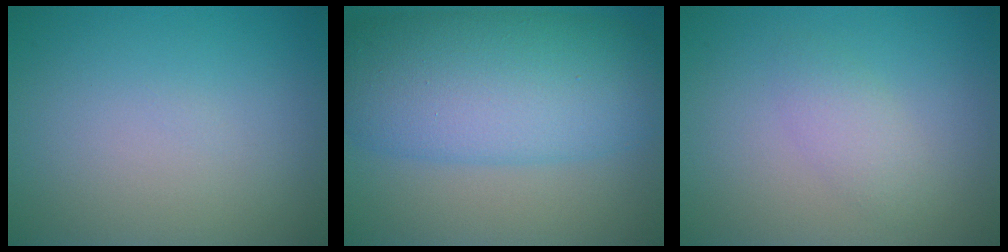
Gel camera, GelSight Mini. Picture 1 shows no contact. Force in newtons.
{"total": 10.6, "press": 10.6, "slide": 0.1}
{"total": 1.9, "press": 1.9, "slide": 0.1}